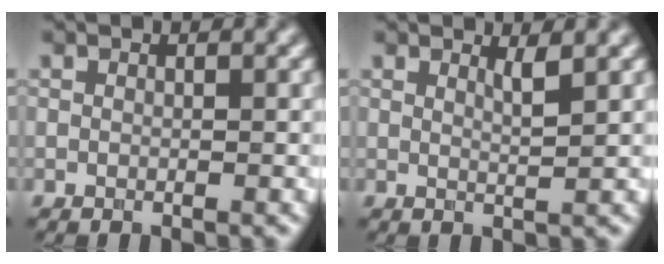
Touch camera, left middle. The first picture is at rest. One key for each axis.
{"total": 1.0, "fx": 0.6, "fy": 0.1, "fz": 0.8, "tx": -0.013, "ty": 0.000, "tz": 0.014}